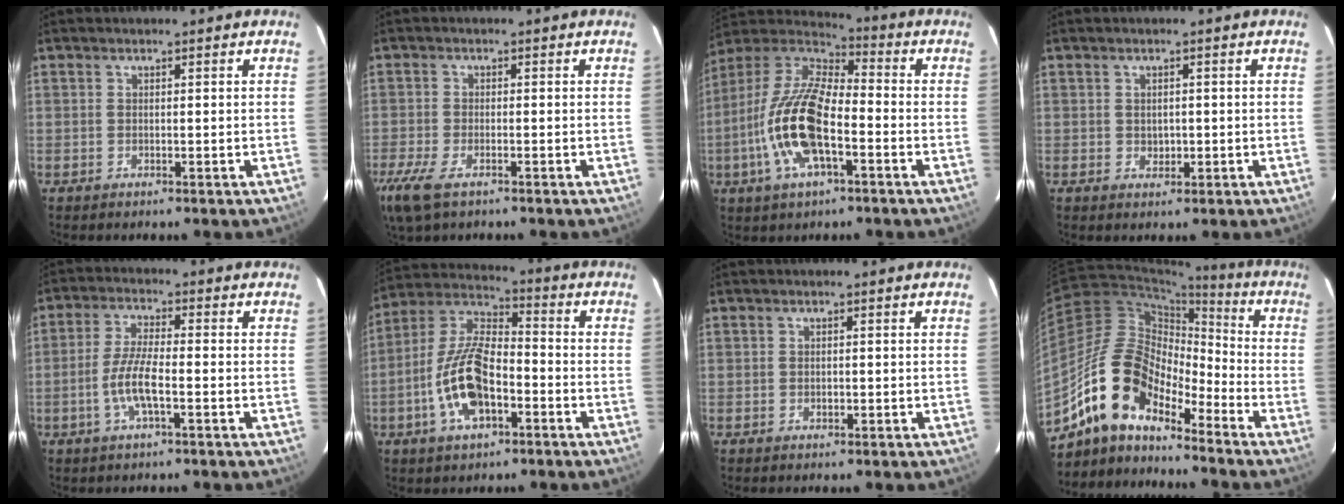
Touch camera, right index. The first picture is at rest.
{"total": 8.1, "force": [-5.2, 3.1, 5.5], "torque": [-0.135, -0.029, -0.099]}
{"total": 17.5, "force": [-5.1, 7.0, 15.2], "torque": [-0.314, -0.004, -0.107]}
{"total": 2.1, "force": [-0.1, 1.8, 1.0], "torque": [-0.013, 0.002, 0.003]}
{"total": 7.0, "force": [-2.3, 1.4, 6.4], "torque": [-0.134, 0.000, -0.048]}
{"total": 14.3, "force": [-5.0, 6.6, 11.7], "torque": [-0.248, 0.004, -0.094]}
{"total": 1.1, "force": [-0.1, 0.9, 0.6], "torque": [-0.009, 0.002, -0.002]}
{"total": 13.9, "force": [-10.6, 5.8, 6.9], "torque": [-0.118, 0.017, -0.212]}